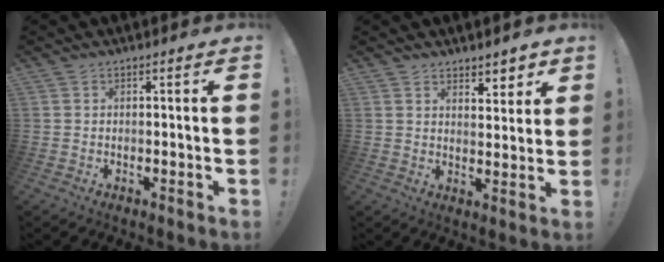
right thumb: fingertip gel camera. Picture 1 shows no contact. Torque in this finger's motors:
{"motor_torque": [-0.47, 0.55, -0.13, 0.21, 0.12]}